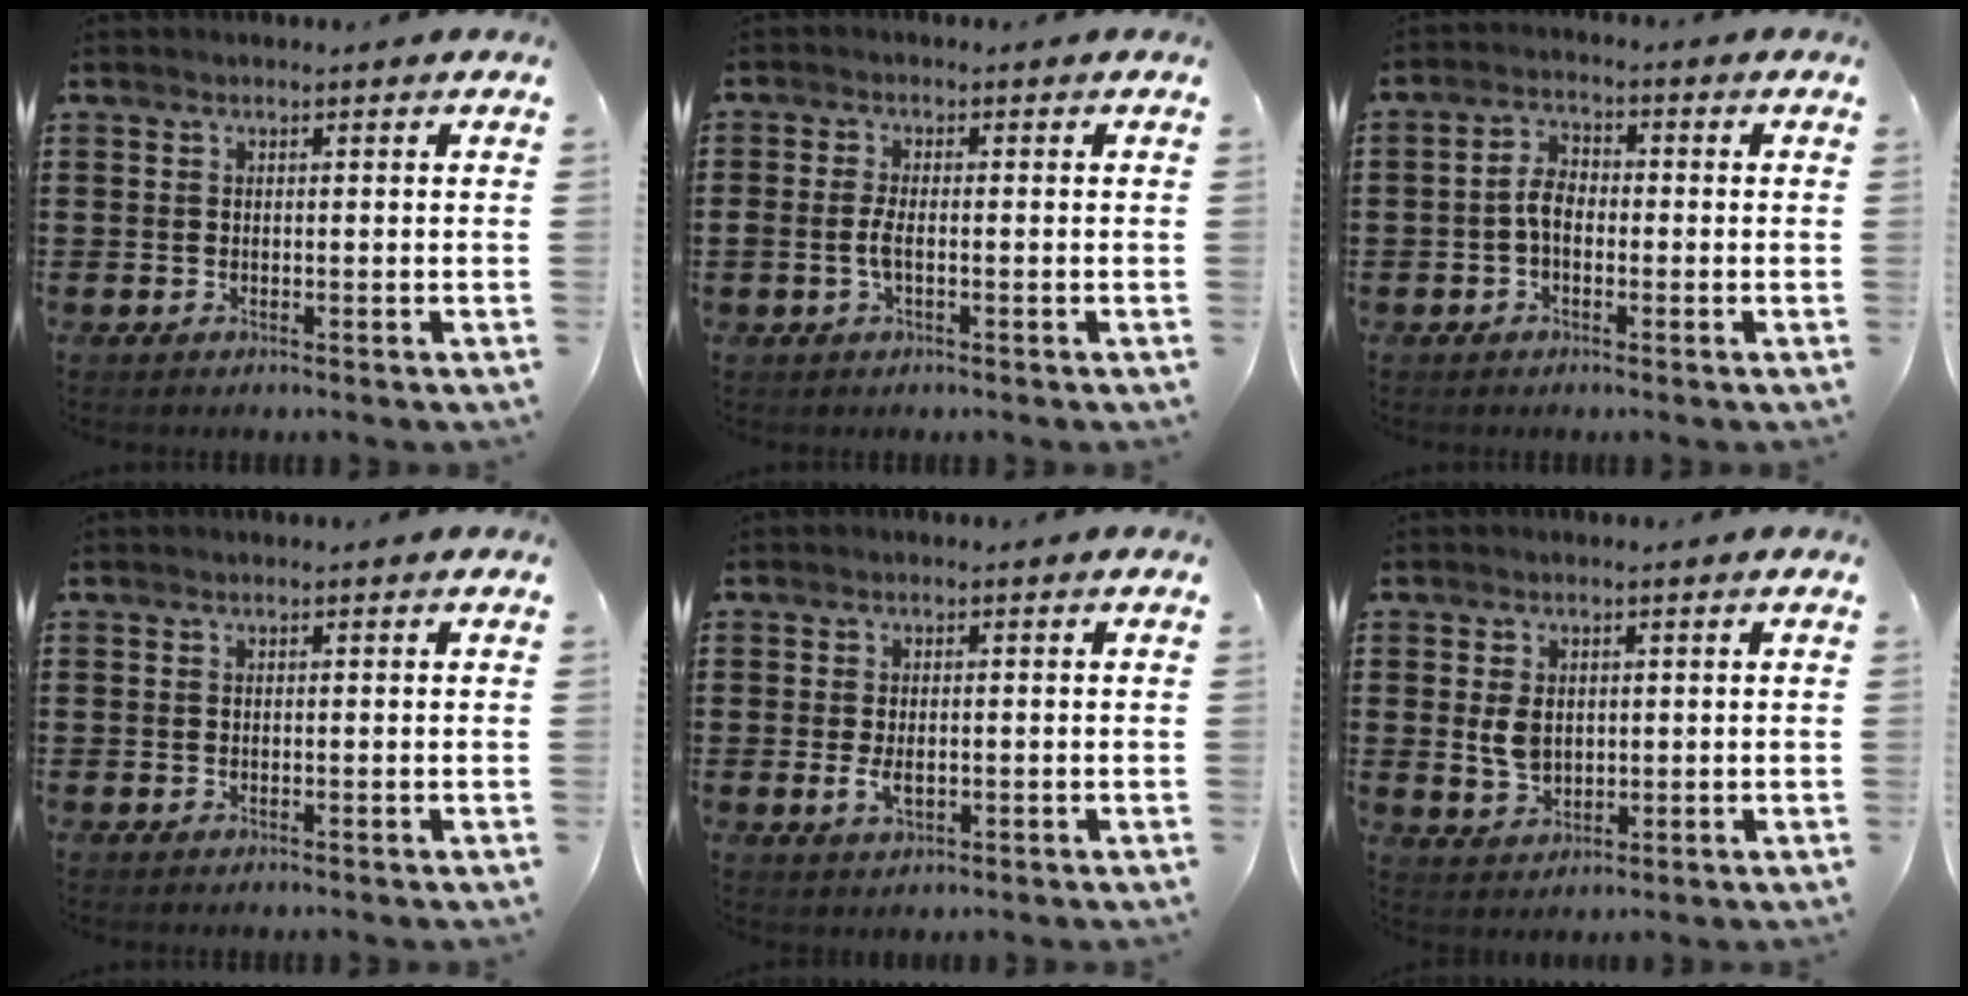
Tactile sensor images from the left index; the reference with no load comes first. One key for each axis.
{"total": 2.6, "fx": -0.6, "fy": 0.8, "fz": 2.4, "tx": -0.059, "ty": -0.003, "tz": -0.016}
{"total": 4.1, "fx": -0.8, "fy": 2.4, "fz": 3.2, "tx": -0.073, "ty": 0.003, "tz": -0.019}
{"total": 0.0}
{"total": 2.8, "fx": -0.3, "fy": 1.4, "fz": 2.4, "tx": -0.054, "ty": -0.001, "tz": -0.007}
{"total": 4.3, "fx": 0.6, "fy": 3.0, "fz": 3.0, "tx": -0.080, "ty": 0.003, "tz": 0.006}